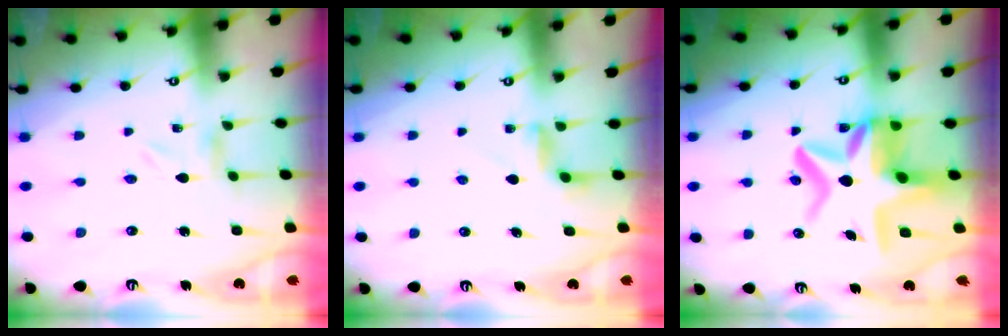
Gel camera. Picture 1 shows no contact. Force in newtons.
{"total": 3.4, "press": 3.3, "slide": 0.5}
{"total": 14.5, "press": 14.1, "slide": 3.7}